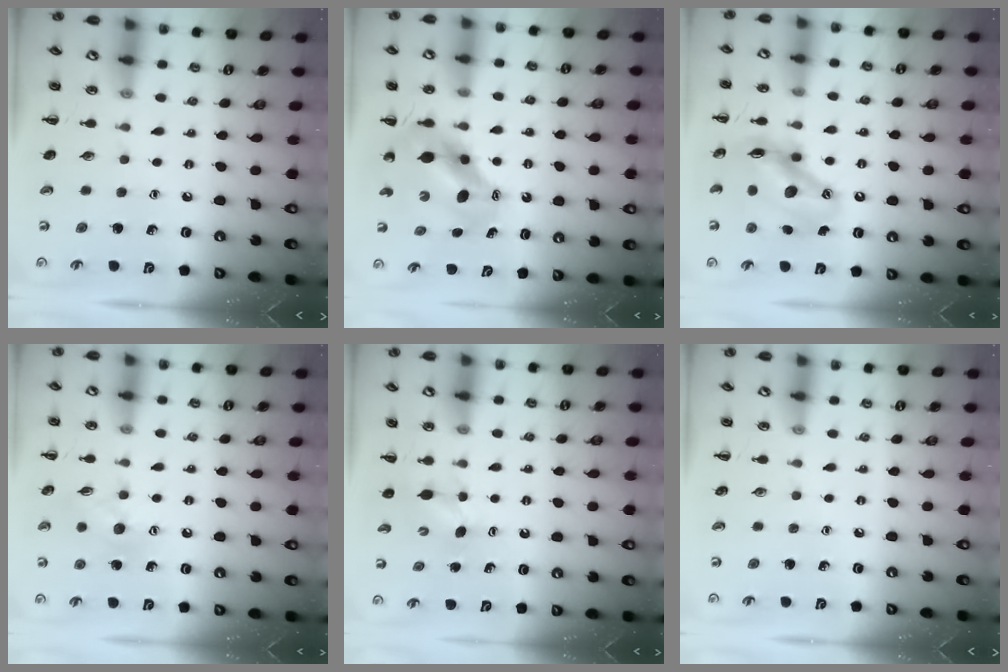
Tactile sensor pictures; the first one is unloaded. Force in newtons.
{"total": 6.9, "press": 6.7, "slide": 1.3}
{"total": 13.5, "press": 12.9, "slide": 3.8}
{"total": 8.5, "press": 8.5, "slide": 0.7}
{"total": 3.1, "press": 3.1, "slide": 0.7}
{"total": 0.0}